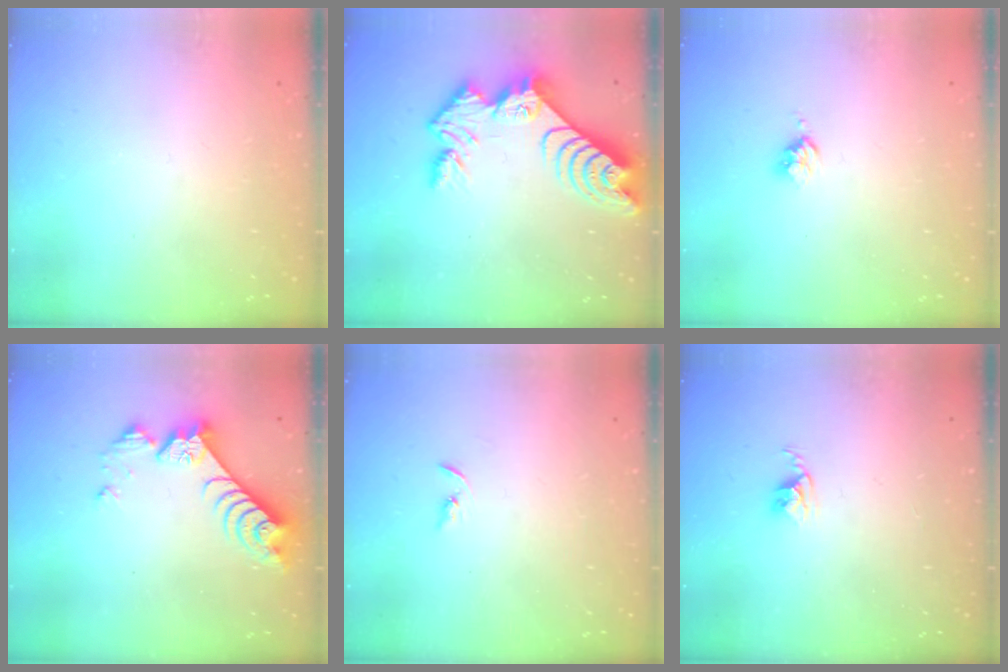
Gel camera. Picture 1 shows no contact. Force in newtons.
{"total": 12.8, "press": 12.8, "slide": 1.0}
{"total": 2.5, "press": 2.5, "slide": 0.3}
{"total": 8.1, "press": 8.0, "slide": 0.6}
{"total": 2.2, "press": 2.2, "slide": 0.2}
{"total": 2.8, "press": 2.7, "slide": 0.4}